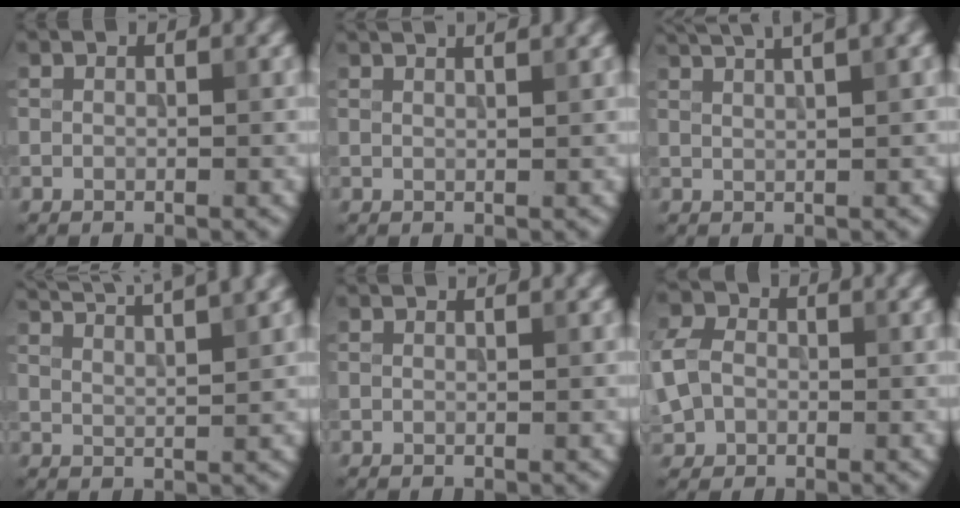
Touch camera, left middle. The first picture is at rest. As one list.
[{"total": 3.3, "force": [2.4, 1.0, 1.9], "torque": [-0.007, 0.025, 0.003]}, {"total": 5.9, "force": [4.1, 1.3, 4.0], "torque": [-0.039, 0.033, 0.036]}, {"total": 7.4, "force": [6.1, 1.3, 4.0], "torque": [-0.045, 0.035, 0.061]}, {"total": 0.0}, {"total": 5.1, "force": [-0.3, 4.1, 3.1], "torque": [-0.087, 0.012, -0.008]}]